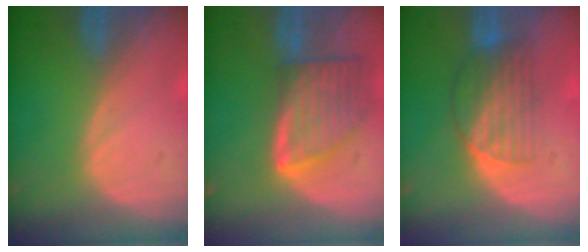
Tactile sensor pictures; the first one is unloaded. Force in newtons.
{"total": 8.0, "press": 7.1, "slide": 3.6}
{"total": 6.5, "press": 5.7, "slide": 3.2}